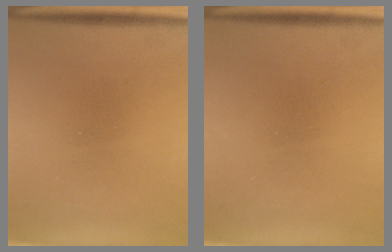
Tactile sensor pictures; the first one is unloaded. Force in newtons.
{"total": 0.0}